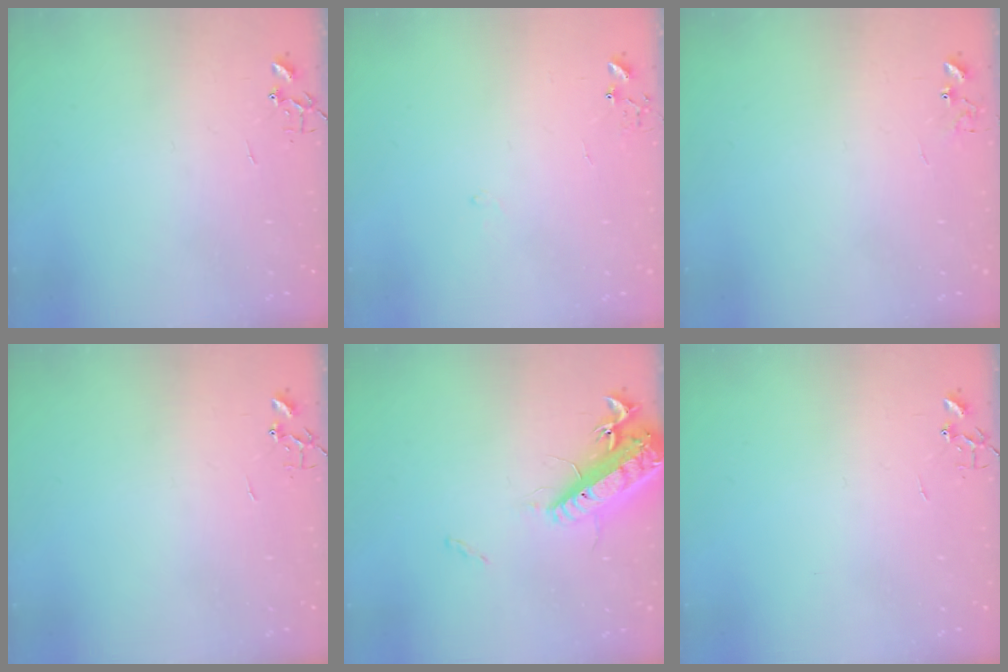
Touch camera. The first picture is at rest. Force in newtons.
{"total": 5.8, "press": 5.8, "slide": 0.7}
{"total": 5.9, "press": 5.9, "slide": 0.5}
{"total": 0.0}
{"total": 16.7, "press": 16.2, "slide": 4.1}
{"total": 0.0}